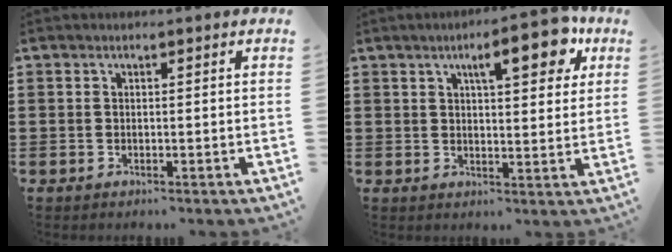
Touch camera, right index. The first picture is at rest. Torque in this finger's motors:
{"motor_torque": [1.07, 0.48, 0.57, 0.07]}